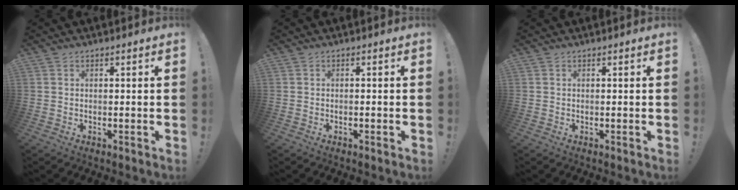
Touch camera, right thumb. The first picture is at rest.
{"total": 0.5, "force": [-0.4, -0.1, 0.2], "torque": [-0.008, 0.001, -0.007]}
{"total": 0.0}